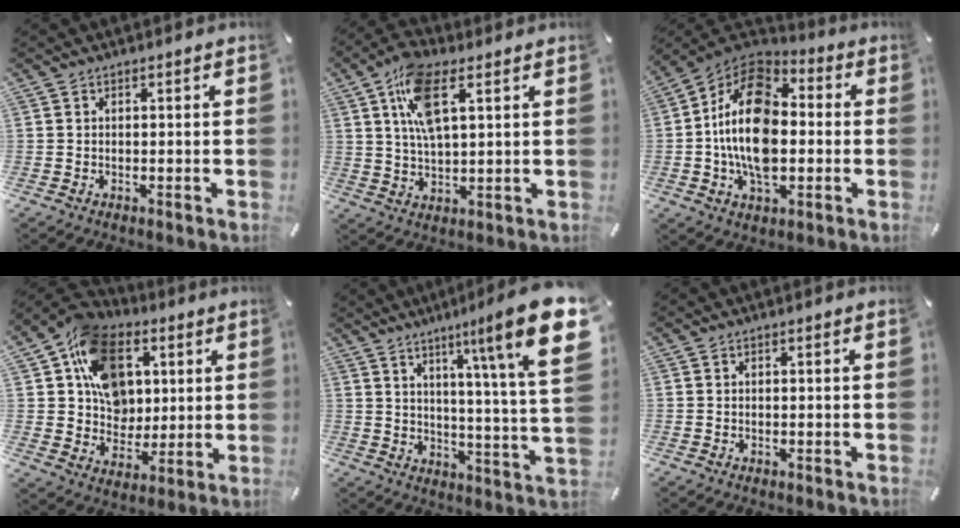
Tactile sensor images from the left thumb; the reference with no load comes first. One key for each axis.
{"total": 11.5, "fx": 5.0, "fy": 4.8, "fz": 9.2, "tx": -0.183, "ty": -0.001, "tz": 0.086}
{"total": 18.2, "fx": -1.9, "fy": 11.6, "fz": 13.9, "tx": -0.288, "ty": 0.010, "tz": -0.043}
{"total": 15.3, "fx": 4.7, "fy": 12.6, "fz": 7.3, "tx": -0.131, "ty": -0.008, "tz": 0.096}
{"total": 18.8, "fx": 9.1, "fy": 1.8, "fz": 16.3, "tx": -0.242, "ty": -0.069, "tz": 0.122}
{"total": 0.0}